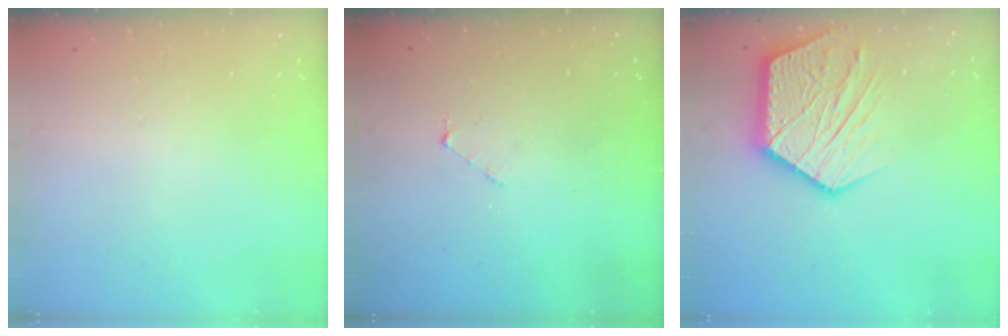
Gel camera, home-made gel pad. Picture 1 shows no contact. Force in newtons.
{"total": 1.6, "press": 1.6, "slide": 0.1}
{"total": 22.8, "press": 22.8, "slide": 1.9}